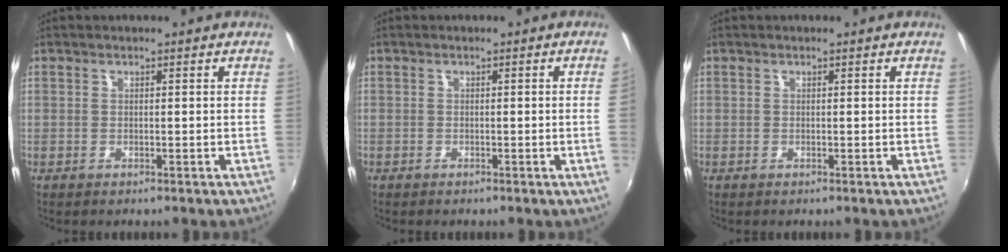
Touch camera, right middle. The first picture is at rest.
{"total": 1.4, "force": [-0.1, -0.8, 1.1], "torque": [-0.008, -0.012, 0.000]}
{"total": 0.0}